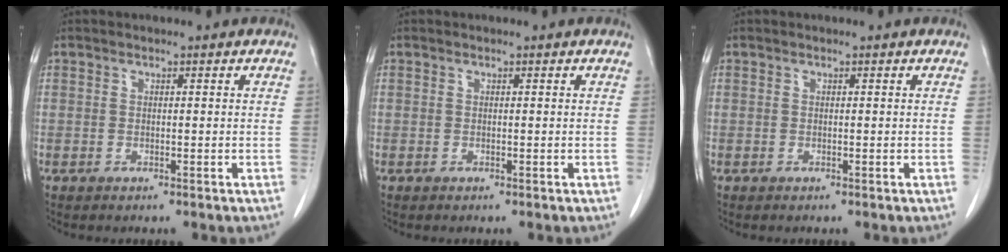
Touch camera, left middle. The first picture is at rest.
{"total": 0.0}
{"total": 0.0}